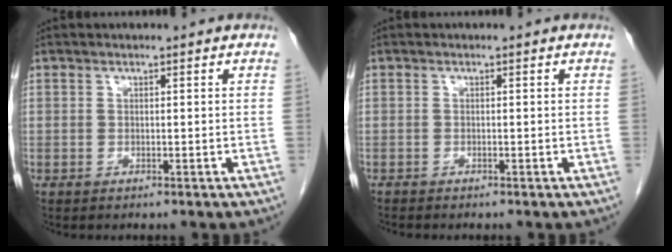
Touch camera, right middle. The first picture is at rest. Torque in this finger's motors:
{"motor_torque": [0.91, -0.84, 0.02, -0.01]}